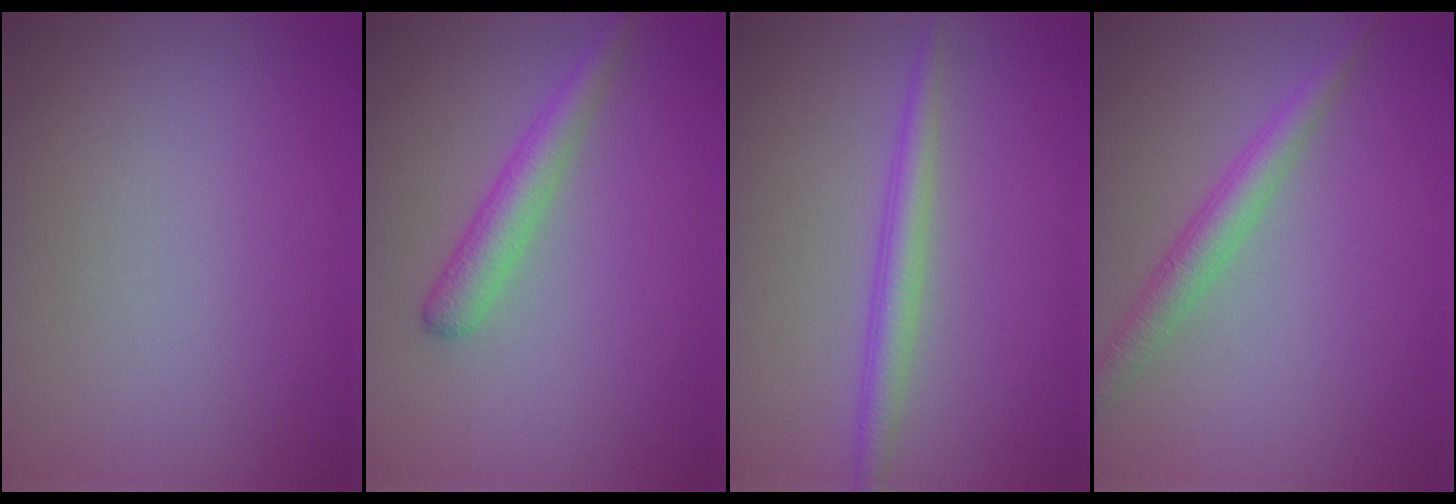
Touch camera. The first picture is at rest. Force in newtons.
{"total": 2.7, "press": 2.7, "slide": 0.0}
{"total": 2.5, "press": 2.5, "slide": 0.0}
{"total": 2.7, "press": 2.7, "slide": 0.2}